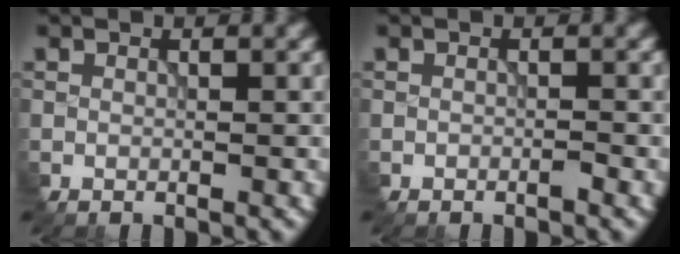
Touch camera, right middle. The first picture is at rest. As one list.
[{"total": 0.6, "force": [-0.6, 0.1, 0.2], "torque": [-0.006, 0.001, -0.011]}]